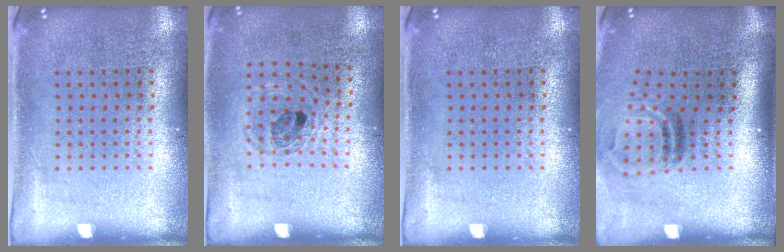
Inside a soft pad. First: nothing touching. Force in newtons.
{"total": 0.8, "press": 0.8, "slide": 0.2}
{"total": 0.0}
{"total": 2.0, "press": 1.2, "slide": 1.6}